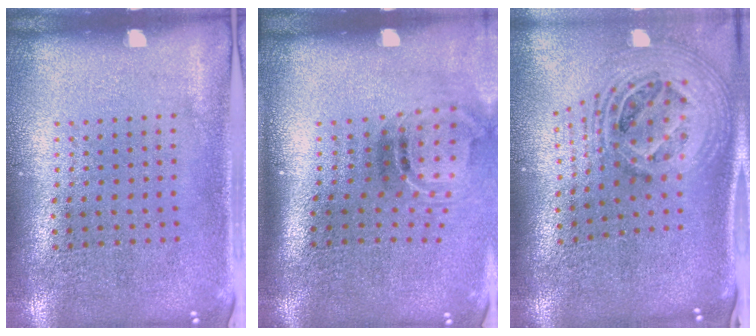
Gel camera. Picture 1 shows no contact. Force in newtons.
{"total": 1.6, "press": 1.0, "slide": 1.2}
{"total": 2.7, "press": 1.9, "slide": 1.9}